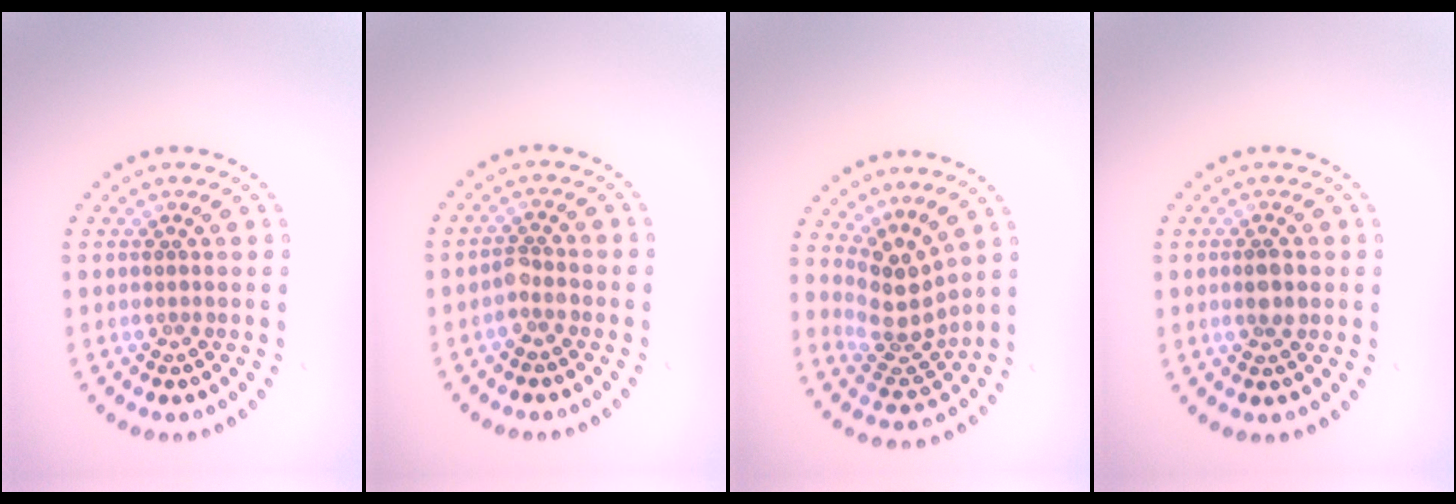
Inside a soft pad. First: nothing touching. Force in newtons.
{"total": 1.4, "press": 1.3, "slide": 0.5}
{"total": 3.8, "press": 2.9, "slide": 2.6}
{"total": 1.8, "press": 1.7, "slide": 0.7}